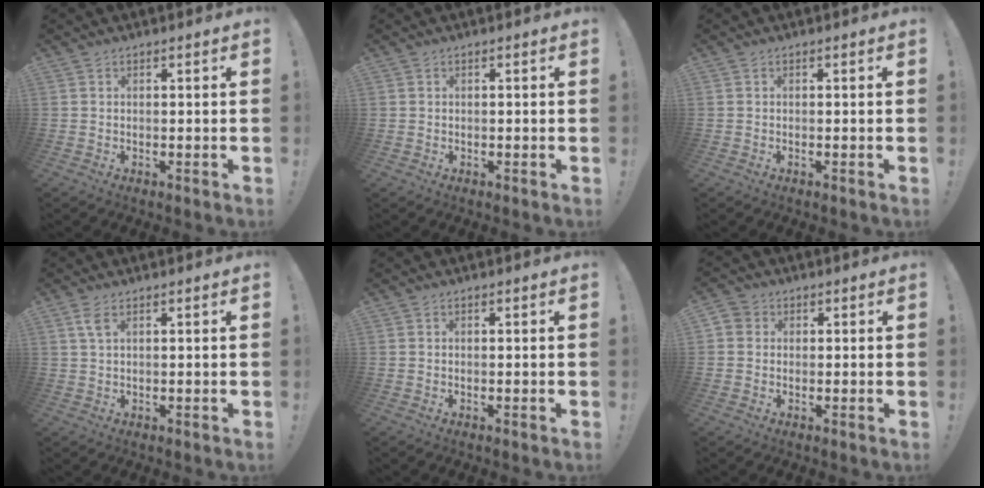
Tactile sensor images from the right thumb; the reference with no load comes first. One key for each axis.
{"total": 1.2, "fx": 0.6, "fy": 1.1, "fz": -0.1, "tx": 0.010, "ty": -0.004, "tz": 0.008}
{"total": 0.0}
{"total": 3.3, "fx": 1.4, "fy": 1.2, "fz": 2.8, "tx": -0.055, "ty": 0.001, "tz": 0.025}
{"total": 0.0}
{"total": 3.0, "fx": 0.5, "fy": 2.8, "fz": 1.0, "tx": -0.015, "ty": 0.002, "tz": 0.010}